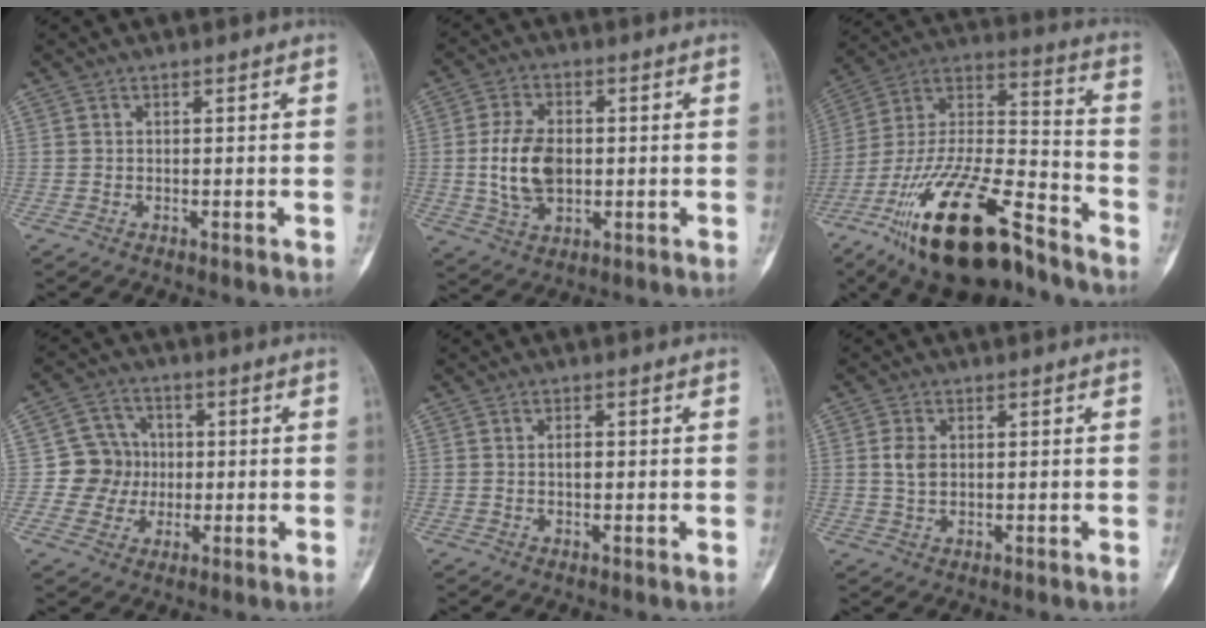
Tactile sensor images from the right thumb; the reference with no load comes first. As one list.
[{"total": 10.4, "force": [-0.1, 6.6, 8.0], "torque": [-0.143, 0.002, 0.002]}, {"total": 27.0, "force": [-17.2, 9.9, 18.4], "torque": [-0.345, 0.067, -0.301]}, {"total": 7.9, "force": [-0.3, 7.7, 1.7], "torque": [0.014, 0.017, -0.010]}, {"total": 1.3, "force": [0.0, 0.7, 1.1], "torque": [-0.015, 0.002, 0.000]}, {"total": 2.0, "force": [0.4, 1.2, 1.5], "torque": [-0.030, -0.002, 0.012]}]